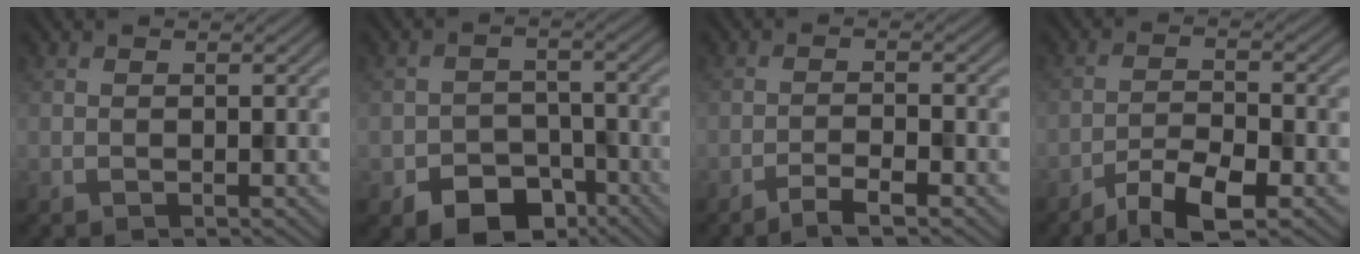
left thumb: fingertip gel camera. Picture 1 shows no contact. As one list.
[{"total": 7.5, "force": [-4.7, 4.9, 3.3], "torque": [-0.055, -0.019, -0.077]}, {"total": 2.8, "force": [-2.1, 0.3, 1.8], "torque": [-0.033, 0.005, -0.045]}, {"total": 6.3, "force": [-4.3, 1.5, 4.3], "torque": [-0.080, -0.001, -0.081]}]